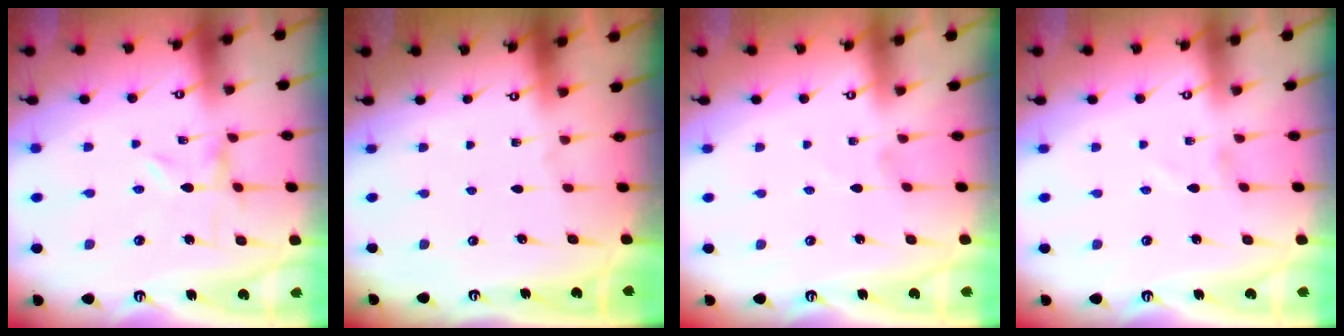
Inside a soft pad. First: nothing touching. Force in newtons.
{"total": 0.0}
{"total": 1.2, "press": 1.2, "slide": 0.1}
{"total": 1.4, "press": 1.4, "slide": 0.2}